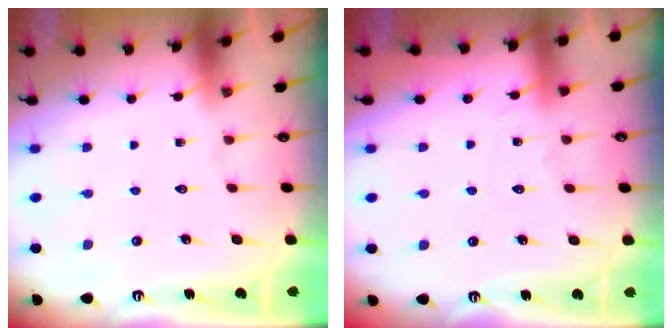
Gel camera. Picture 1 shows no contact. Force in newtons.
{"total": 5.7, "press": 5.7, "slide": 0.7}